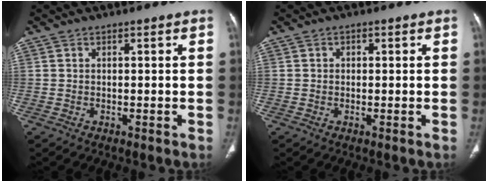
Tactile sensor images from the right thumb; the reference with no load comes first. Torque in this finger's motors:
{"motor_torque": [-0.45, -0.34, 0.04, 0.01, 0.06]}